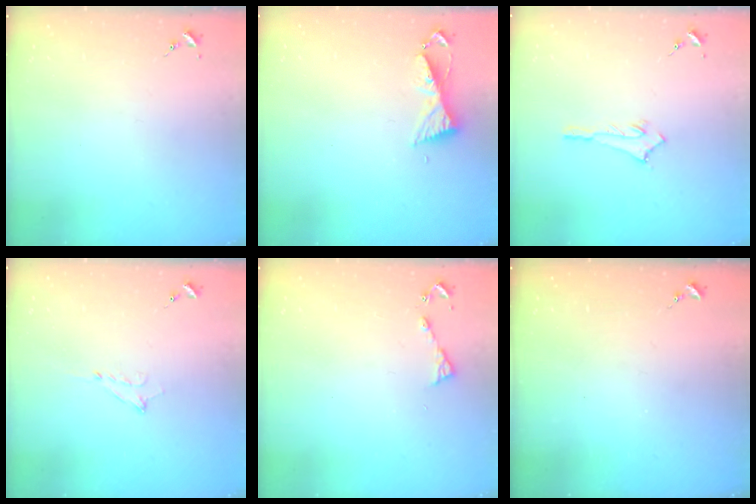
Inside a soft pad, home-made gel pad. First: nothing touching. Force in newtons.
{"total": 6.0, "press": 5.9, "slide": 0.7}
{"total": 2.9, "press": 2.9, "slide": 0.2}
{"total": 5.2, "press": 5.2, "slide": 0.3}
{"total": 5.6, "press": 5.6, "slide": 0.7}
{"total": 0.0}